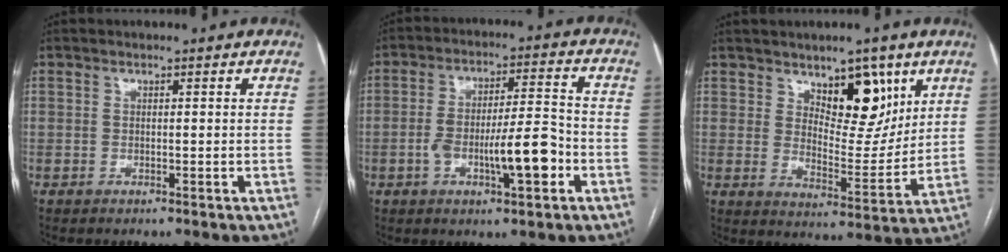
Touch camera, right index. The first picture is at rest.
{"total": 10.6, "force": [-3.4, 2.2, 9.9], "torque": [-0.170, 0.015, -0.052]}
{"total": 9.6, "force": [5.4, 4.3, 6.7], "torque": [-0.091, -0.009, 0.093]}